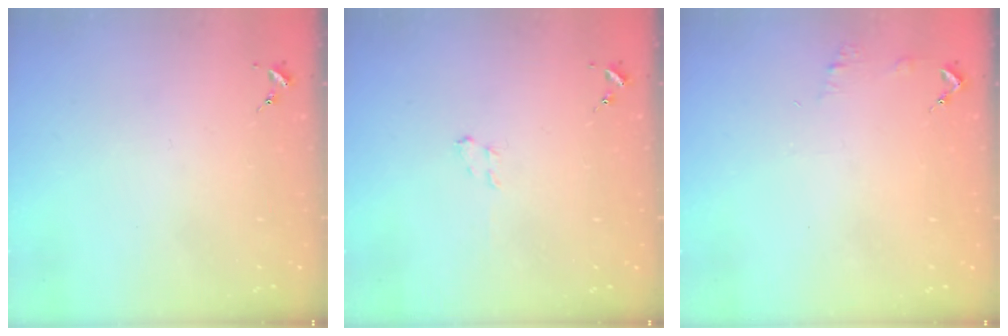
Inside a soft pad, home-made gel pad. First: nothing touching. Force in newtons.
{"total": 3.9, "press": 3.9, "slide": 0.5}
{"total": 5.4, "press": 5.3, "slide": 0.8}